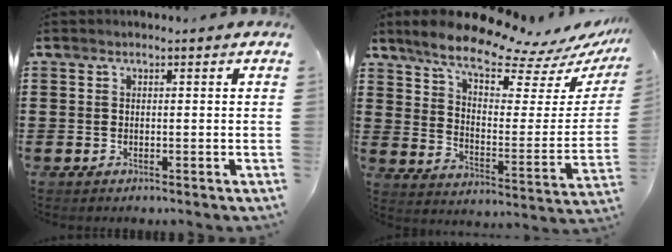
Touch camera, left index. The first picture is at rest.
{"total": 11.5, "force": [9.8, 2.5, 5.6], "torque": [-0.127, -0.062, 0.166]}